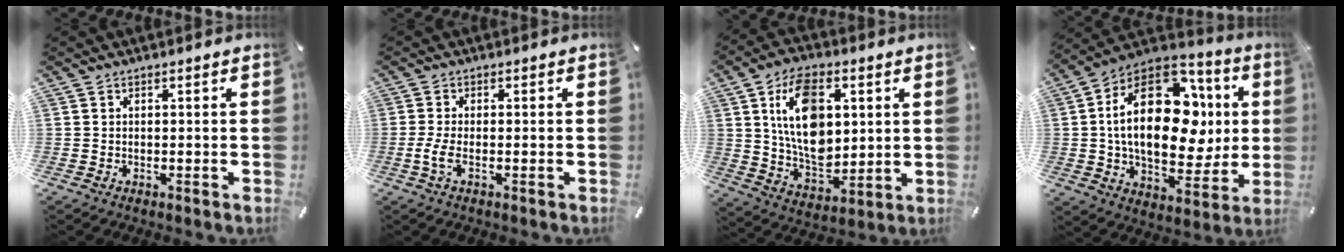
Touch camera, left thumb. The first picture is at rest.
{"total": 3.6, "force": [-0.9, 1.3, 3.3], "torque": [-0.076, -0.003, -0.021]}
{"total": 16.2, "force": [3.7, 10.6, 11.7], "torque": [-0.228, 0.005, 0.064]}
{"total": 26.9, "force": [3.8, 16.5, 20.9], "torque": [-0.365, -0.005, 0.068]}